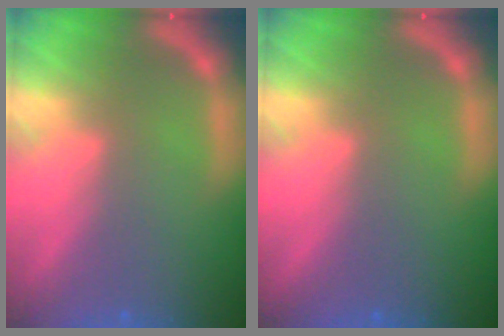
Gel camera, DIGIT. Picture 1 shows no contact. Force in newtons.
{"total": 0.0}